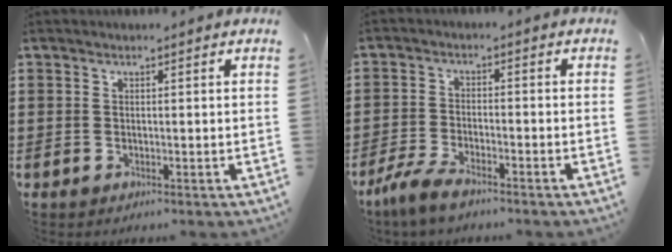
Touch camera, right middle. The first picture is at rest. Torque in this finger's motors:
{"motor_torque": [2.14, 0.00, 0.32, 0.13]}